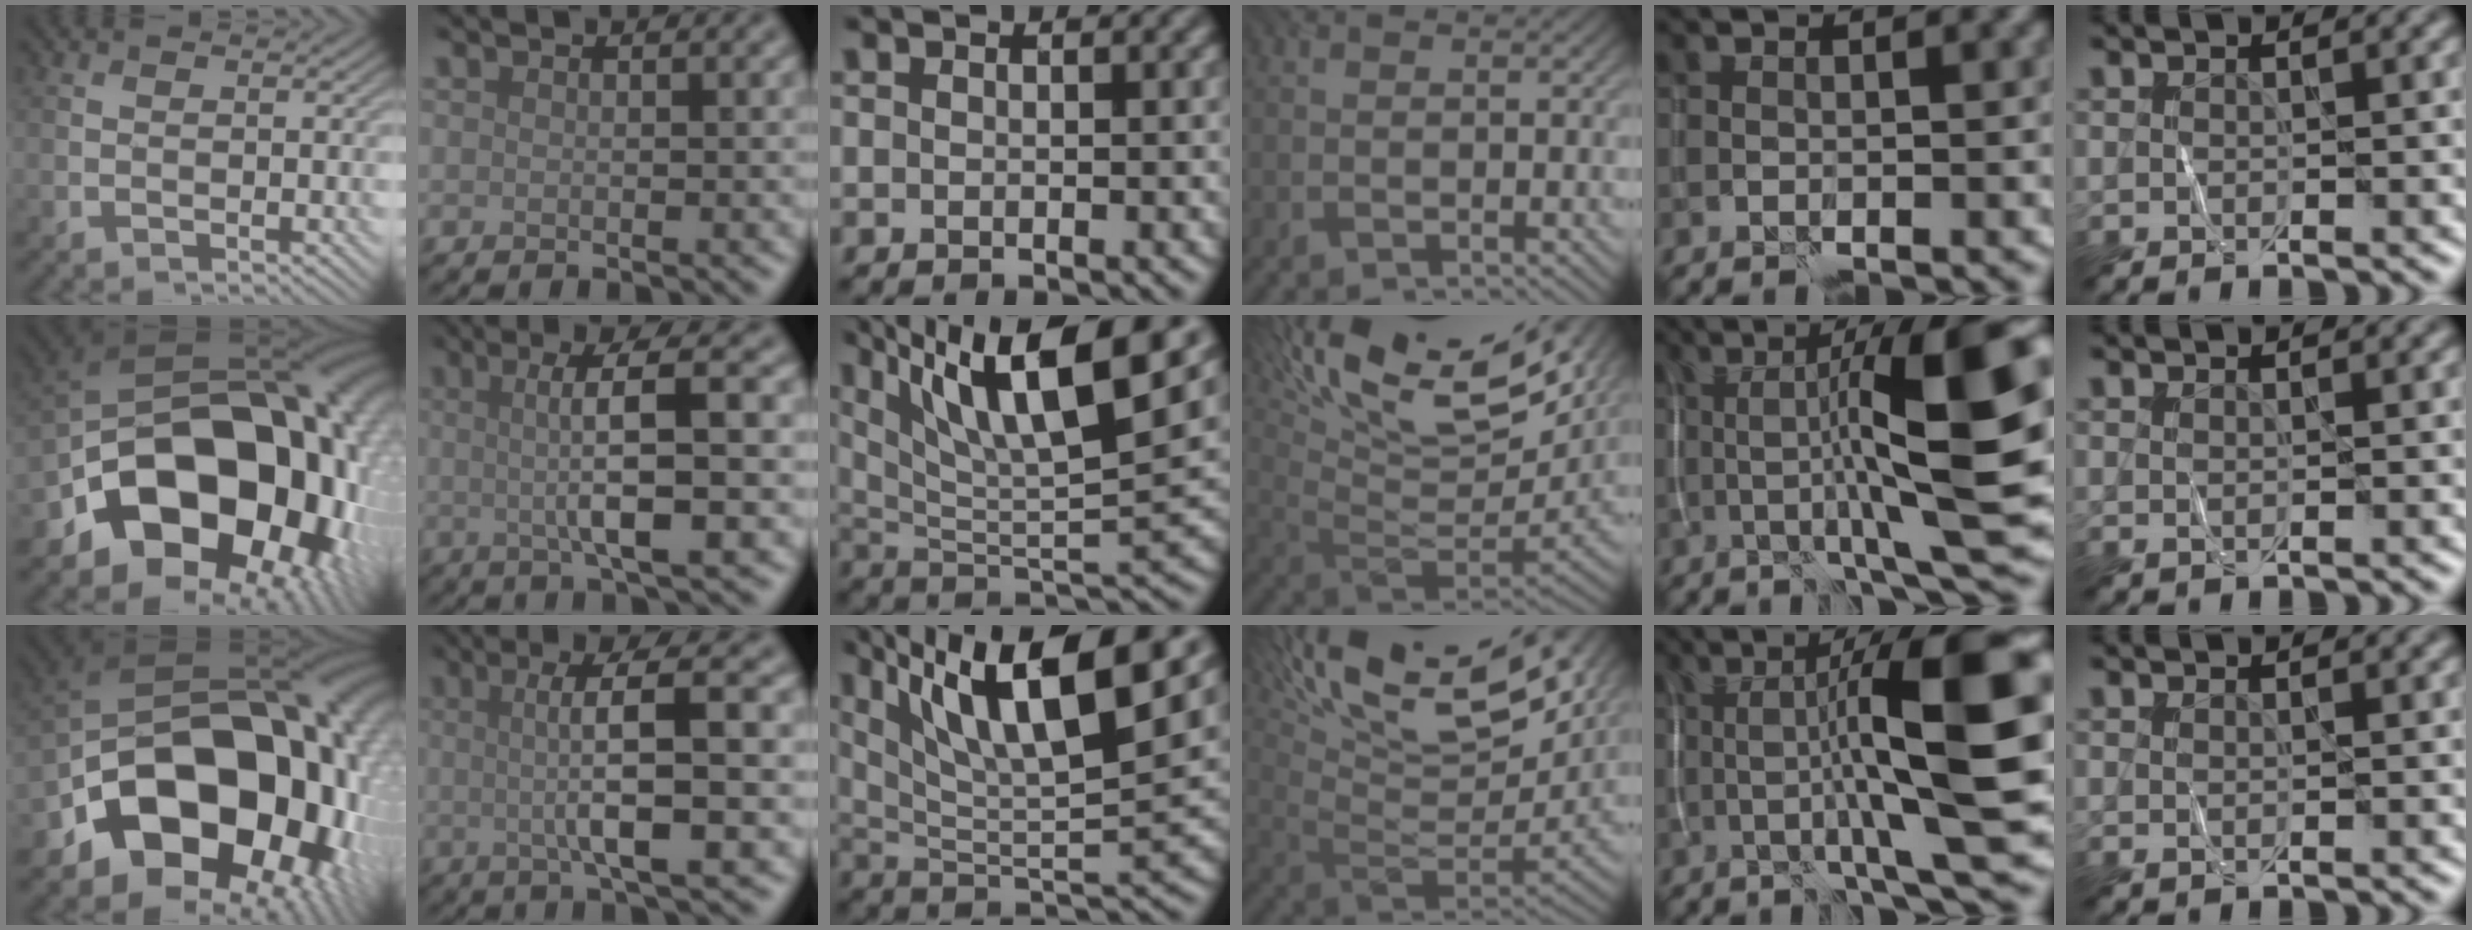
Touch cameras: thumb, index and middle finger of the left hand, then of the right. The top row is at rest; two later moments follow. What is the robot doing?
{"motion": "wrap", "object": "ribbon"}